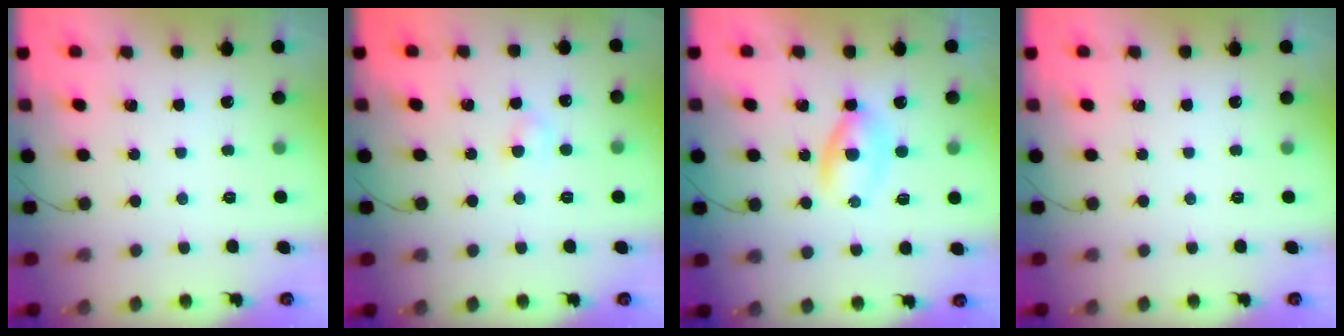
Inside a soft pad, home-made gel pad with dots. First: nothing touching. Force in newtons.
{"total": 2.5, "press": 2.4, "slide": 0.9}
{"total": 3.1, "press": 3.0, "slide": 1.0}
{"total": 0.0}